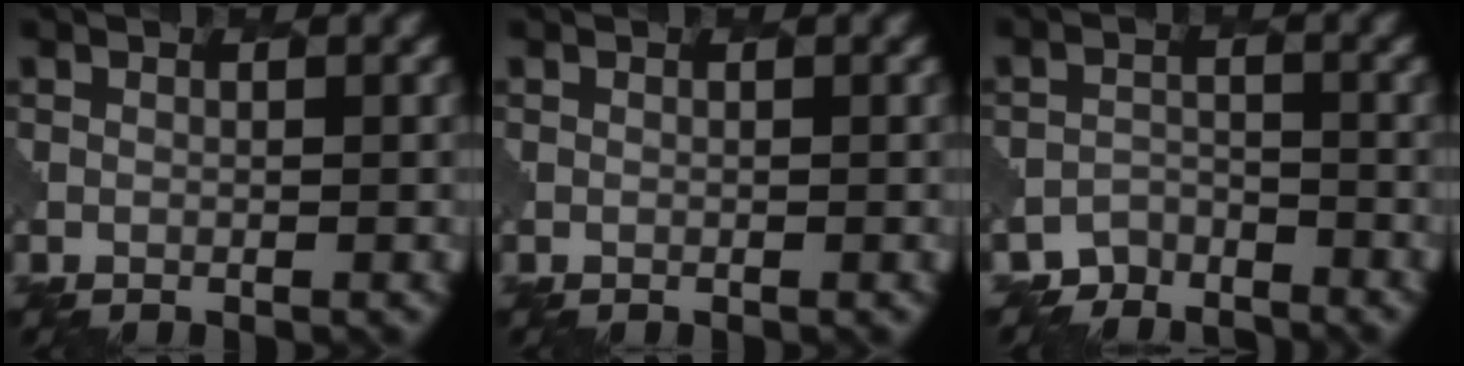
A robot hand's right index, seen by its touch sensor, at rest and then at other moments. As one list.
[{"total": 0.0}, {"total": 3.2, "force": [-3.0, 0.8, -0.7], "torque": [0.012, -0.001, -0.054]}]